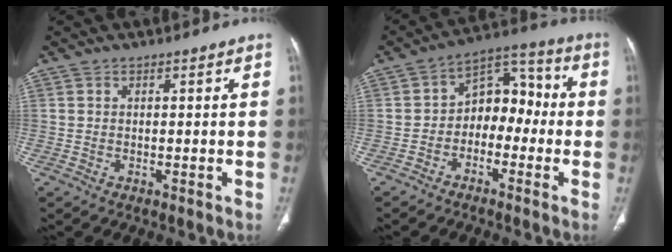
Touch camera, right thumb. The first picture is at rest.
{"total": 9.9, "force": [-2.0, 7.1, 6.6], "torque": [-0.055, 0.048, -0.049]}